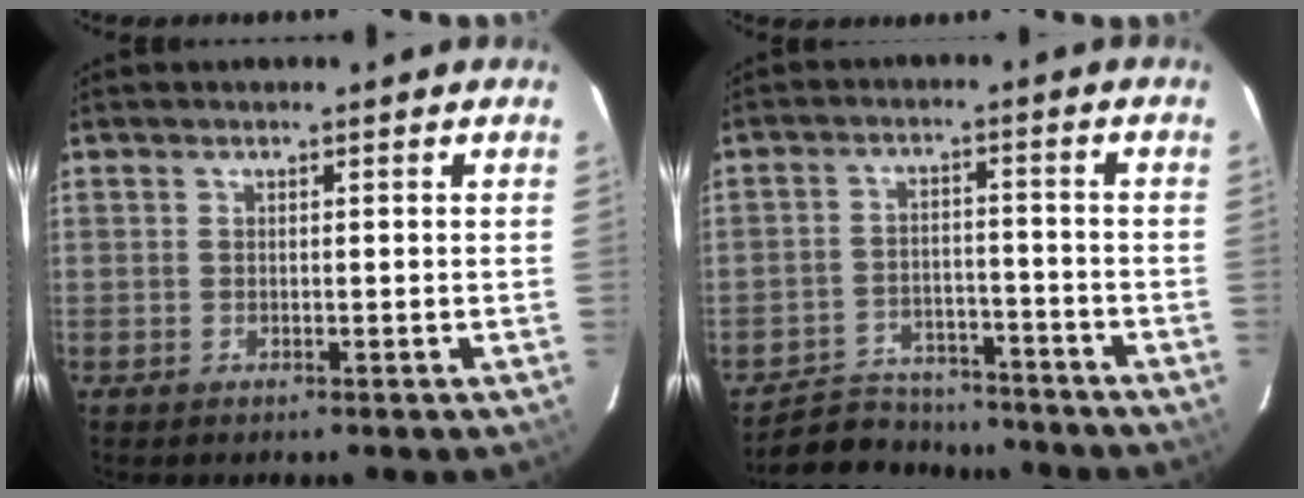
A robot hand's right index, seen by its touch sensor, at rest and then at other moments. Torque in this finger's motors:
{"motor_torque": [-0.02, -0.29, -0.47, -0.21]}